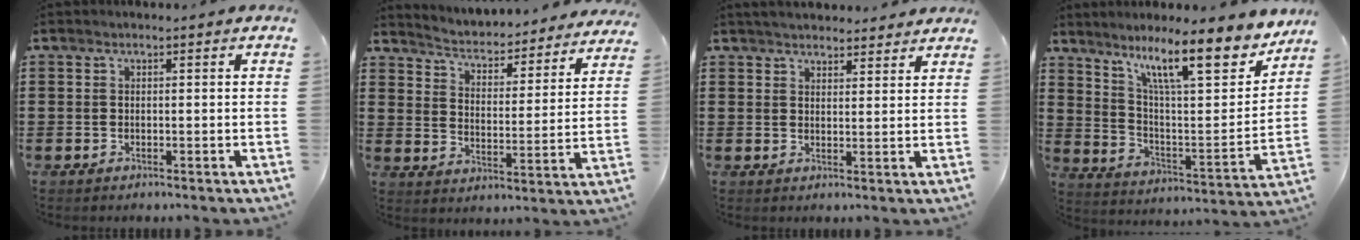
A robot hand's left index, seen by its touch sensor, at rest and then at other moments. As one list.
[{"total": 2.9, "force": [2.8, 0.1, 0.5], "torque": [-0.029, -0.034, 0.037]}, {"total": 3.1, "force": [3.0, 0.4, 0.4], "torque": [-0.015, -0.004, 0.057]}, {"total": 14.6, "force": [10.1, 3.1, 10.1], "torque": [-0.183, -0.053, 0.164]}]